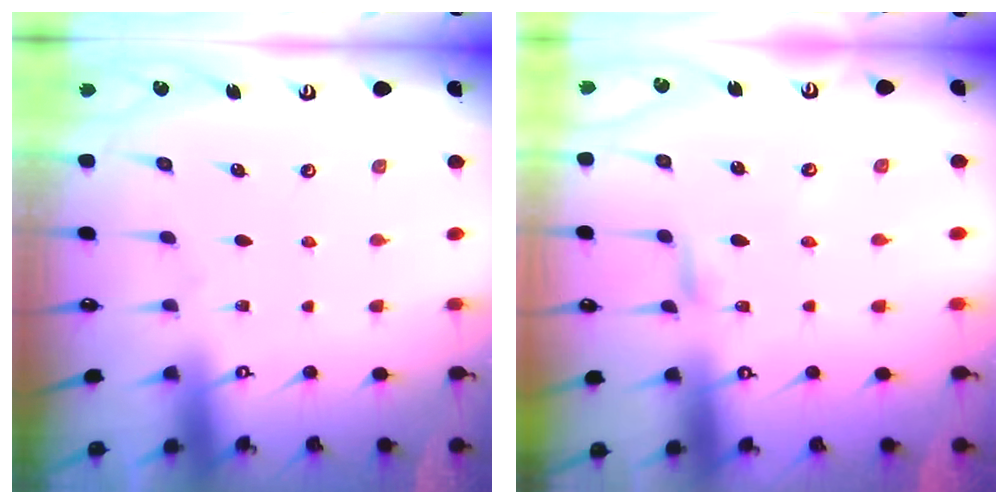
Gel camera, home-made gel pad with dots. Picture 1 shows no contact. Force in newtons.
{"total": 2.4, "press": 2.4, "slide": 0.1}